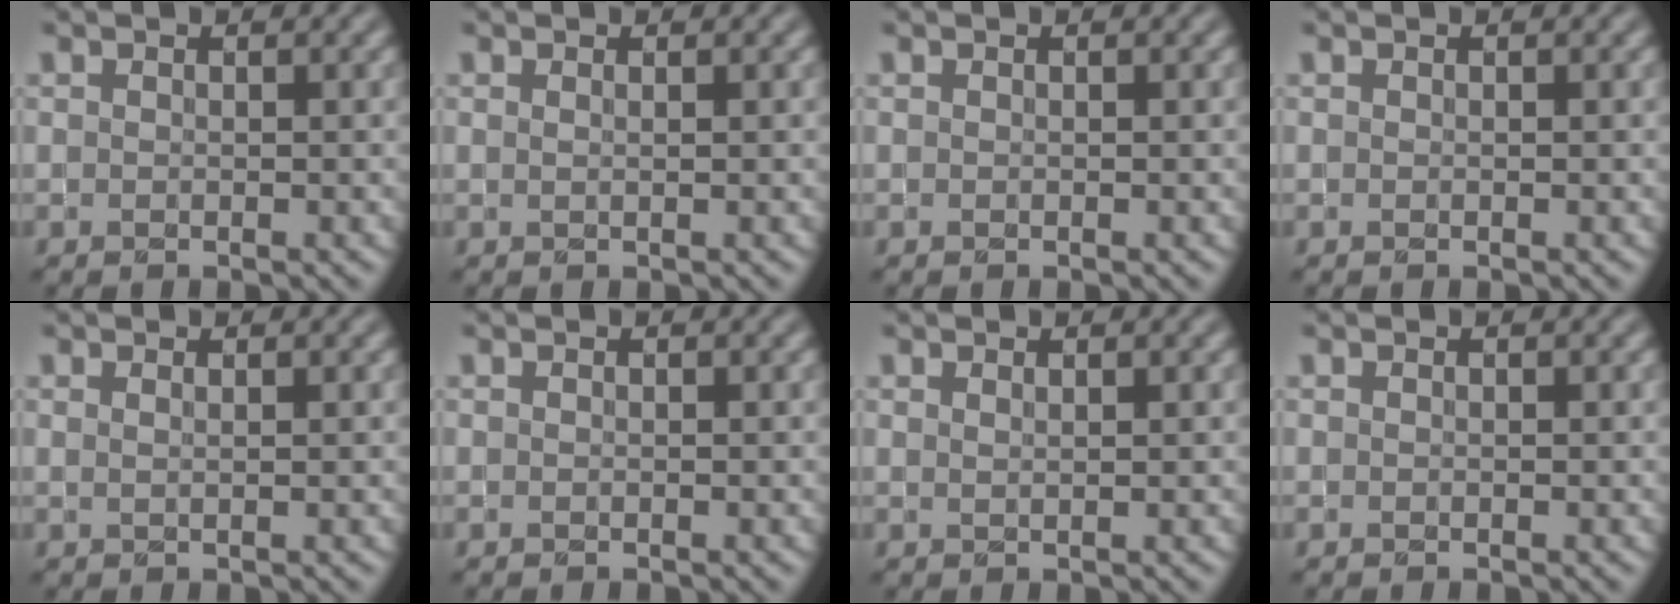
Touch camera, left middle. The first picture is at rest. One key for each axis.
{"total": 0.5, "fx": 0.2, "fy": 0.2, "fz": 0.4, "tx": -0.005, "ty": 0.000, "tz": 0.001}
{"total": 0.0}
{"total": 0.0}
{"total": 0.8, "fx": 0.4, "fy": 0.3, "fz": 0.6, "tx": -0.006, "ty": -0.001, "tz": 0.004}
{"total": 0.0}
{"total": 0.6, "fx": 0.5, "fy": 0.1, "fz": 0.3, "tx": -0.003, "ty": 0.000, "tz": 0.010}
{"total": 0.0}